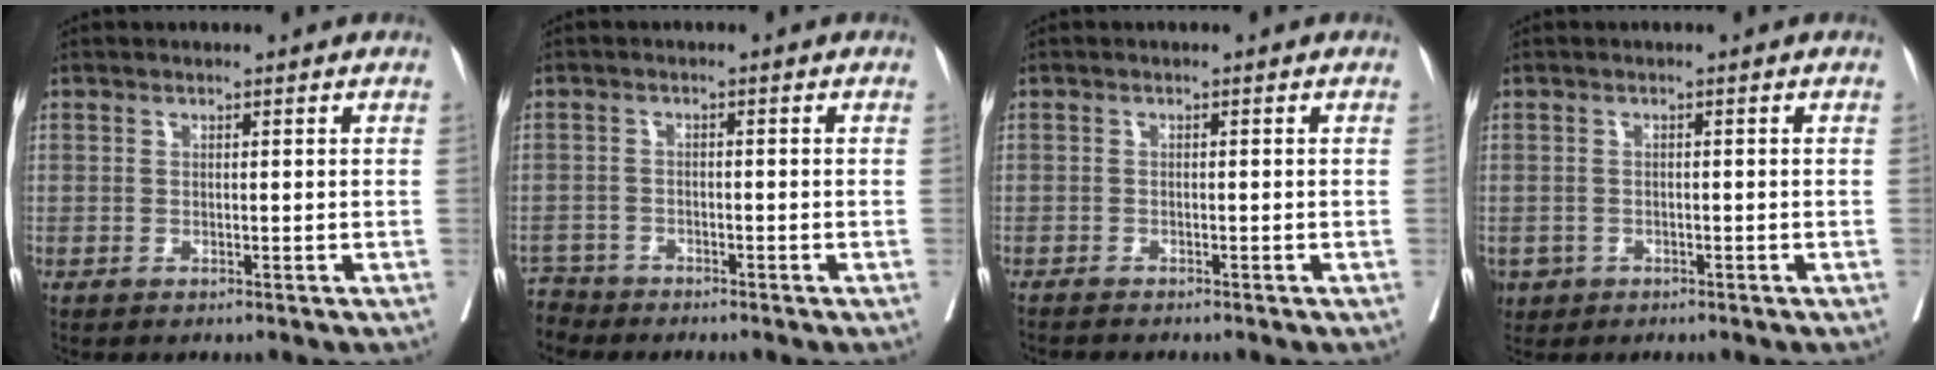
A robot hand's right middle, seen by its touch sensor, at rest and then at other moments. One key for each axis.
{"total": 3.3, "fx": -3.0, "fy": 0.5, "fz": -1.2, "tx": 0.022, "ty": -0.008, "tz": -0.059}
{"total": 1.3, "fx": -1.3, "fy": 0.0, "fz": 0.3, "tx": -0.007, "ty": -0.003, "tz": -0.021}
{"total": 2.9, "fx": -1.6, "fy": 2.4, "fz": 0.4, "tx": -0.005, "ty": 0.003, "tz": -0.027}